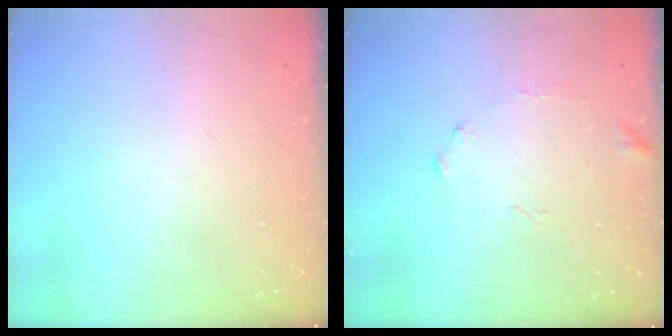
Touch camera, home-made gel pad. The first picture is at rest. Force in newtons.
{"total": 8.4, "press": 8.3, "slide": 0.5}